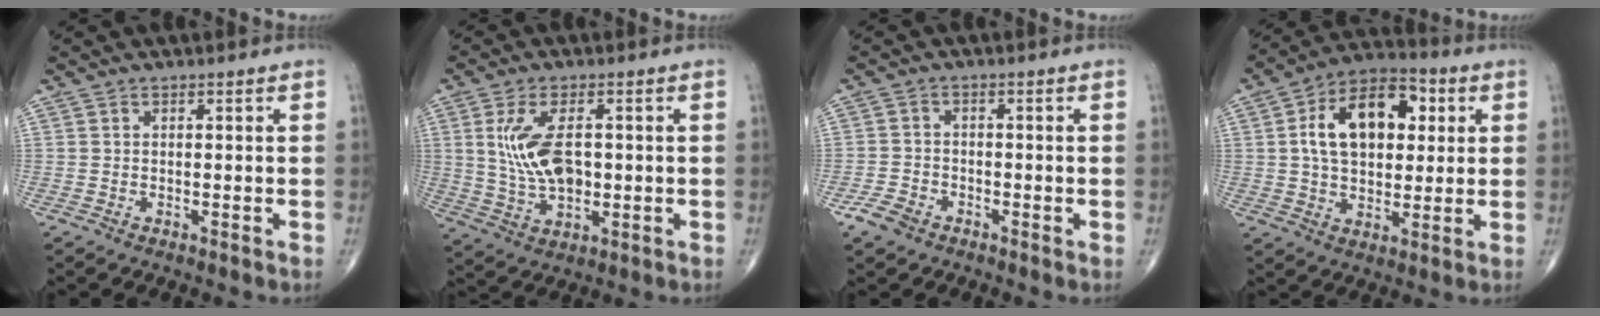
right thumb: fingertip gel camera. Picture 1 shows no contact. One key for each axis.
{"total": 10.1, "fx": 1.2, "fy": 5.3, "fz": 8.5, "tx": -0.167, "ty": -0.006, "tz": 0.033}
{"total": 3.8, "fx": -2.5, "fy": 2.4, "fz": 1.7, "tx": -0.034, "ty": 0.004, "tz": -0.048}
{"total": 16.7, "fx": 3.6, "fy": 10.2, "fz": 12.8, "tx": -0.184, "ty": 0.011, "tz": 0.055}